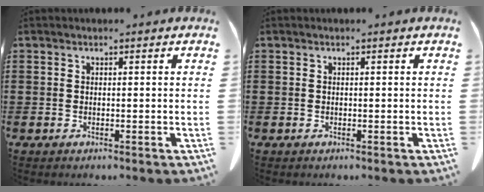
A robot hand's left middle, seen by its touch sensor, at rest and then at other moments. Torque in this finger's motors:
{"motor_torque": [0.00, 0.00, 0.00, 0.00]}